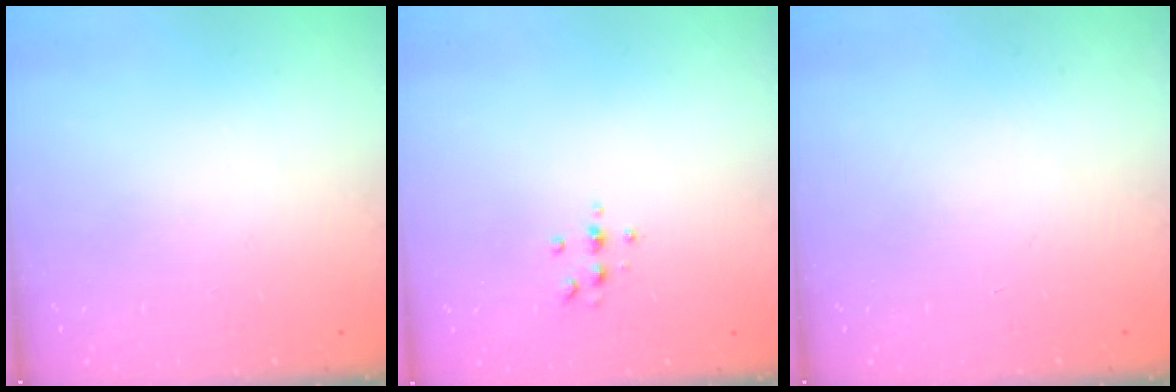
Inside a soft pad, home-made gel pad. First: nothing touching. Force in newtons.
{"total": 4.1, "press": 4.1, "slide": 0.5}
{"total": 0.0}